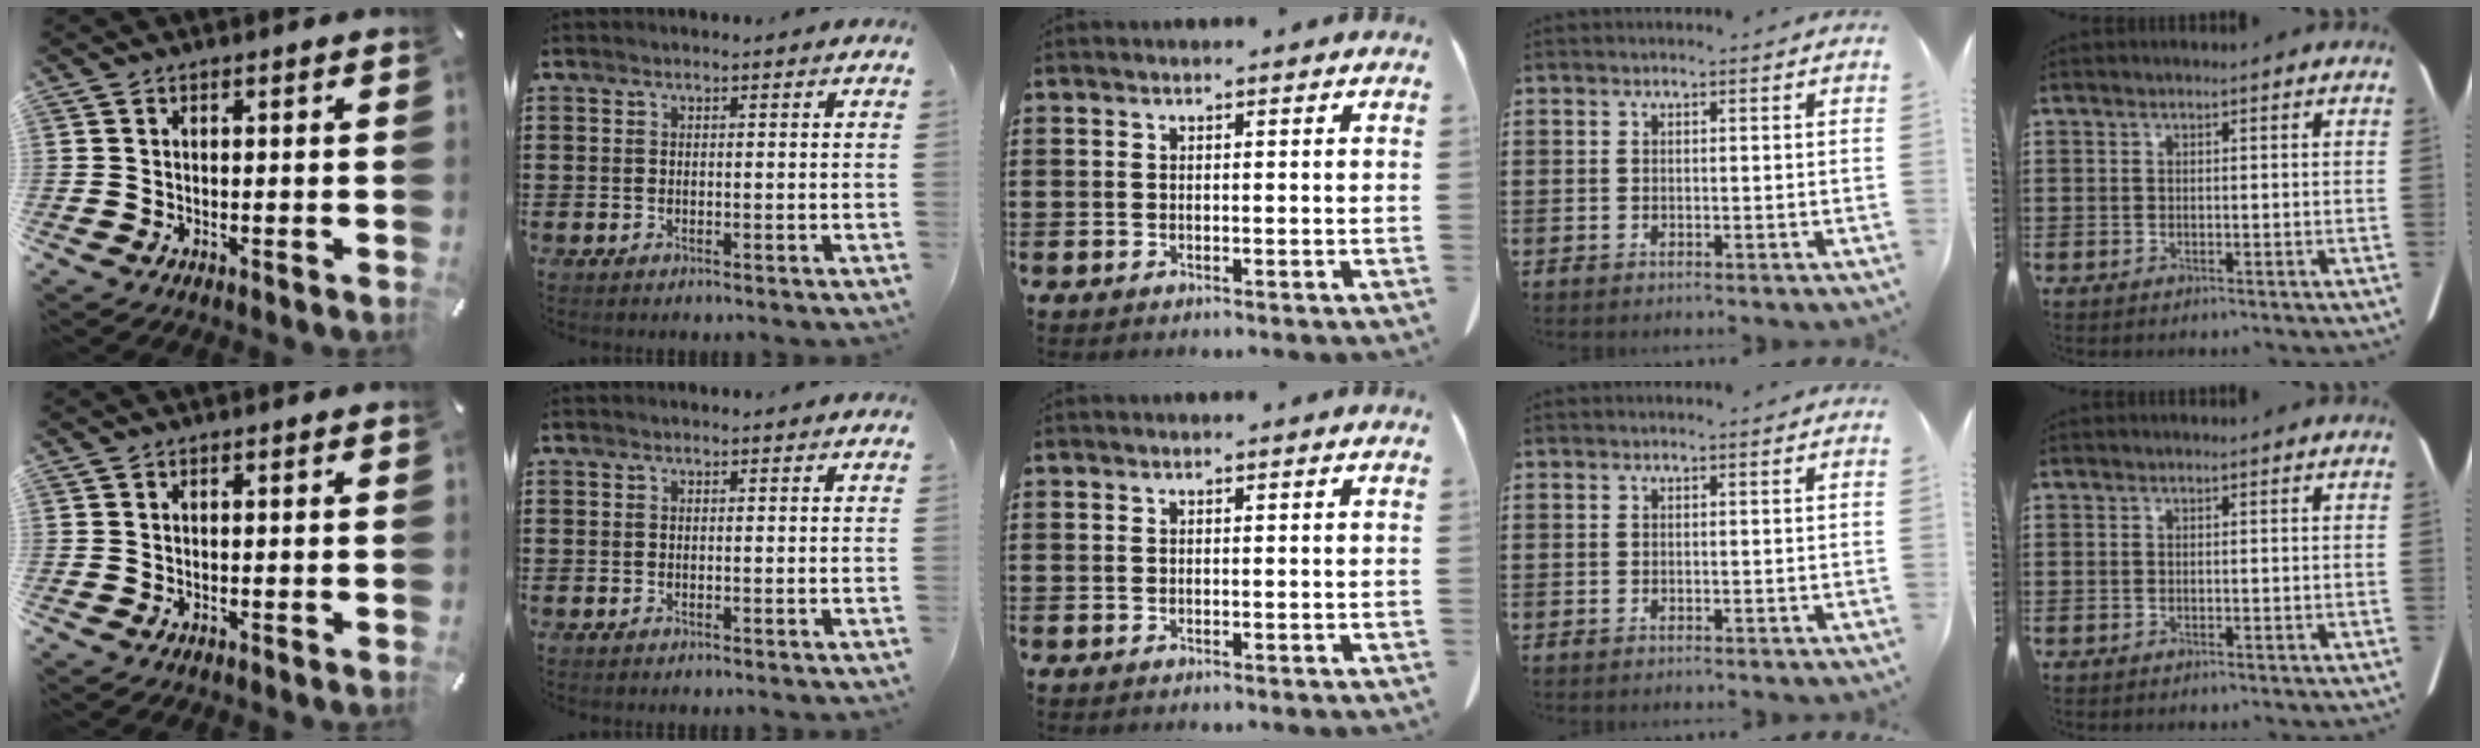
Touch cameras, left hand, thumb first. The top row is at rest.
{}